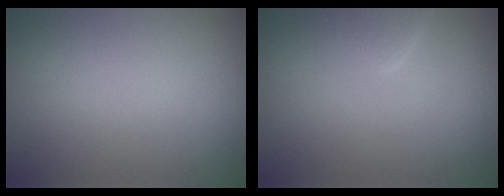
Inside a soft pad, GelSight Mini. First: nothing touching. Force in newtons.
{"total": 2.7, "press": 2.7, "slide": 0.1}